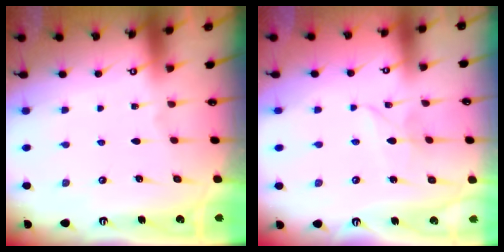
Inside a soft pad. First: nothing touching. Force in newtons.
{"total": 2.8, "press": 2.8, "slide": 0.2}